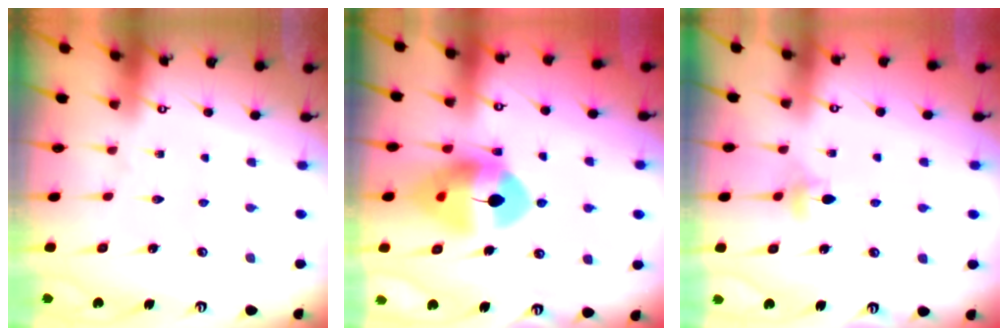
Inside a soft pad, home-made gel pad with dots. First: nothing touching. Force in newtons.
{"total": 12.5, "press": 12.3, "slide": 2.1}
{"total": 3.9, "press": 3.8, "slide": 0.8}